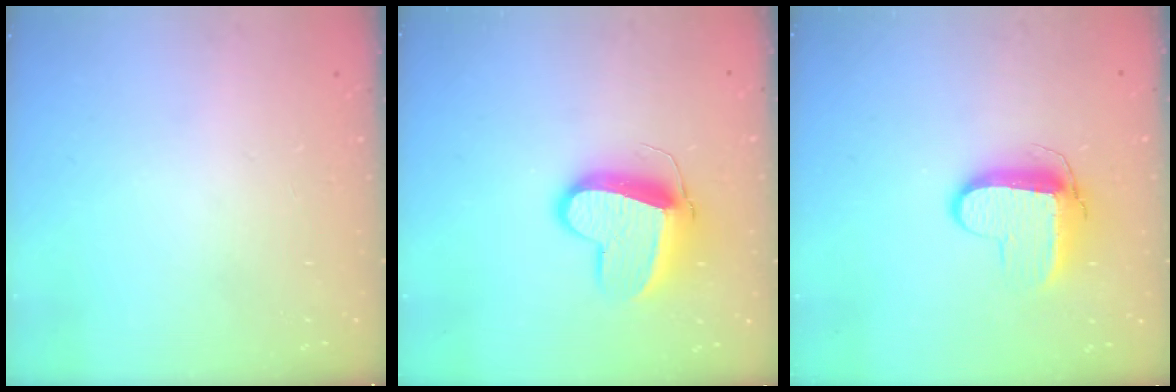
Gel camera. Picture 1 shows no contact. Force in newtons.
{"total": 13.4, "press": 13.3, "slide": 1.3}
{"total": 9.5, "press": 9.5, "slide": 0.8}